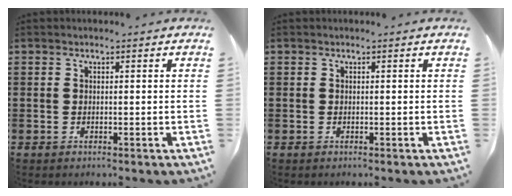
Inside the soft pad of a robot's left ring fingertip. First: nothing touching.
{"total": 0.0}